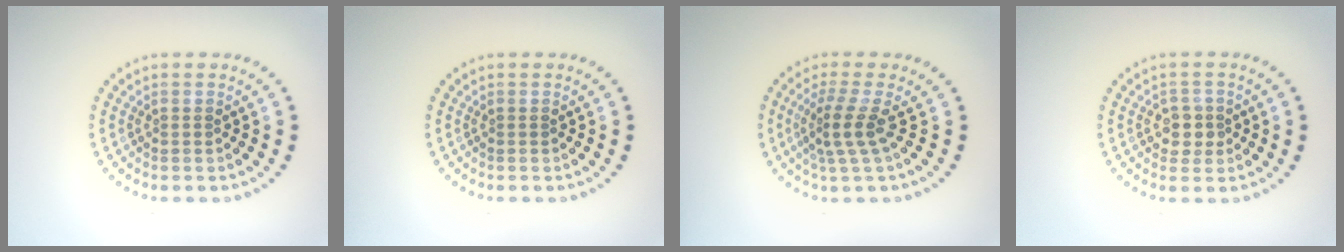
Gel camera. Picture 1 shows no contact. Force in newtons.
{"total": 0.0}
{"total": 2.9, "press": 2.0, "slide": 2.1}
{"total": 2.1, "press": 2.0, "slide": 0.7}